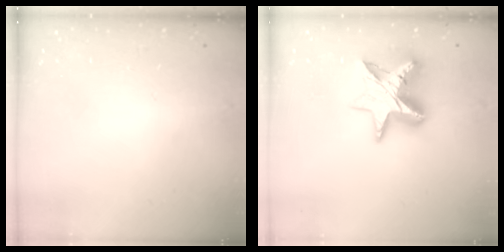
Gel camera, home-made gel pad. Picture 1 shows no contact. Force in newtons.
{"total": 12.5, "press": 12.4, "slide": 1.1}